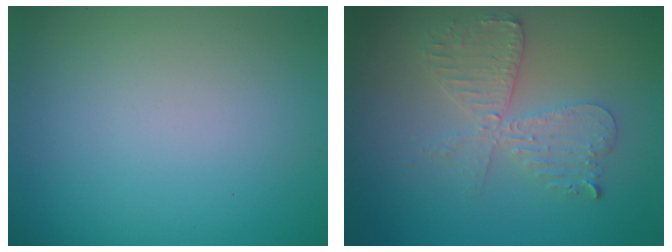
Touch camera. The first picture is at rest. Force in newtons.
{"total": 4.1, "press": 3.5, "slide": 2.1}